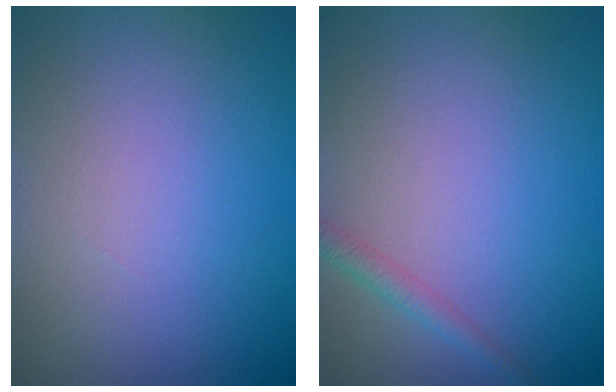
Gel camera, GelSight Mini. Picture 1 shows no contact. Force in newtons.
{"total": 1.4, "press": 1.4, "slide": 0.0}